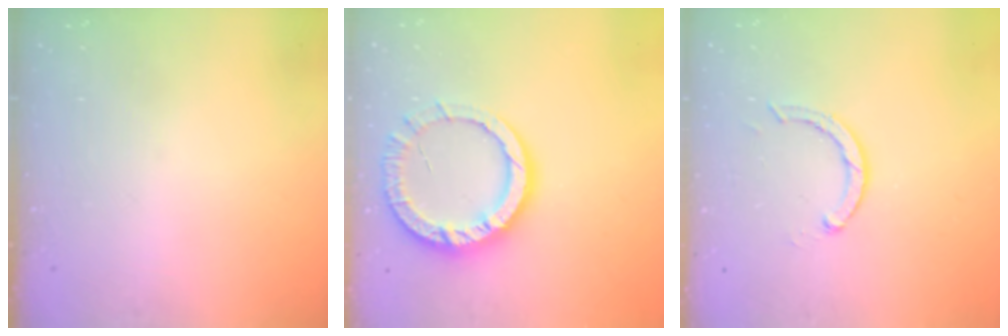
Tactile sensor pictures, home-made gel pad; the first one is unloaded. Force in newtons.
{"total": 11.9, "press": 11.8, "slide": 1.9}
{"total": 2.9, "press": 2.9, "slide": 0.4}